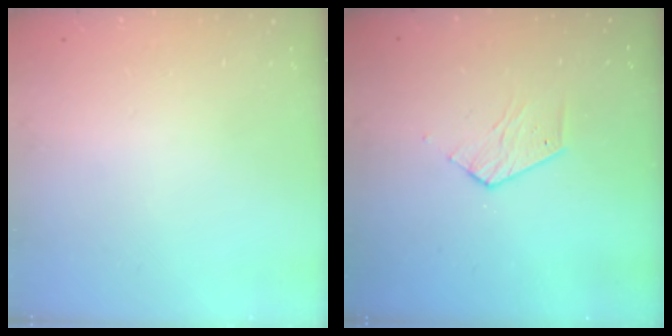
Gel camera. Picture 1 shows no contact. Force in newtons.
{"total": 3.7, "press": 3.7, "slide": 0.3}